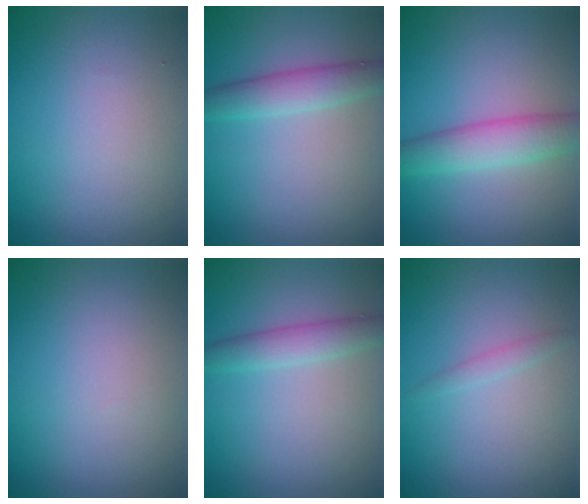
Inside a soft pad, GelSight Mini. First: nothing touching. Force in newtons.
{"total": 2.9, "press": 2.9, "slide": 0.1}
{"total": 3.9, "press": 3.9, "slide": 0.1}
{"total": 0.0}
{"total": 2.4, "press": 2.4, "slide": 0.1}
{"total": 0.9, "press": 0.9, "slide": 0.1}